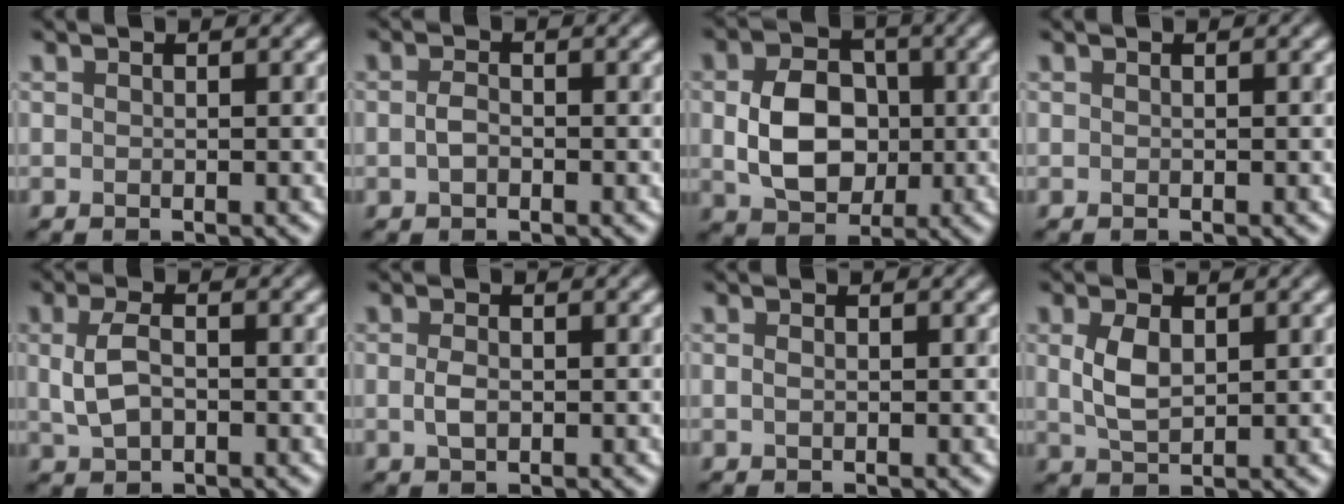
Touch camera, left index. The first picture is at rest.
{"total": 1.3, "force": [-0.3, 0.8, 1.0], "torque": [-0.023, 0.002, -0.009]}
{"total": 6.4, "force": [0.0, 4.8, 4.3], "torque": [-0.083, -0.002, 0.002]}
{"total": 0.0}
{"total": 3.1, "force": [0.1, 1.9, 2.5], "torque": [-0.059, 0.000, 0.001]}
{"total": 1.5, "force": [-0.1, 0.9, 1.2], "torque": [-0.028, -0.001, -0.002]}
{"total": 0.6, "force": [0.0, 0.3, 0.5], "torque": [-0.012, 0.000, 0.001]}
{"total": 3.2, "force": [0.7, 1.8, 2.5], "torque": [-0.059, 0.002, 0.018]}